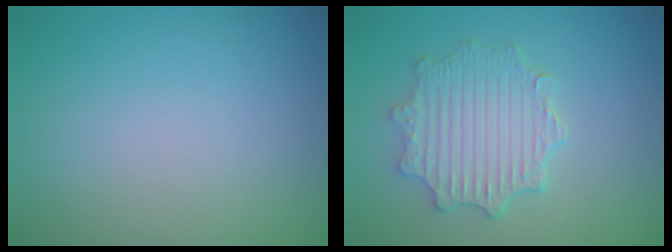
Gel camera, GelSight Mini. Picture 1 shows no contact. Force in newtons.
{"total": 4.5, "press": 3.8, "slide": 2.4}